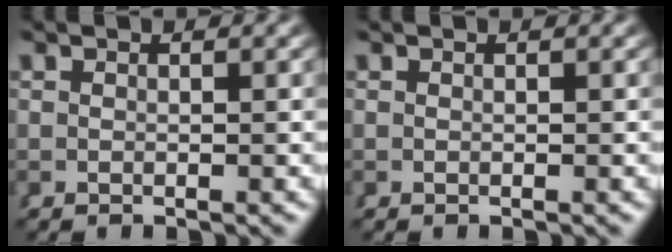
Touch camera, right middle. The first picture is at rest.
{"total": 0.0}